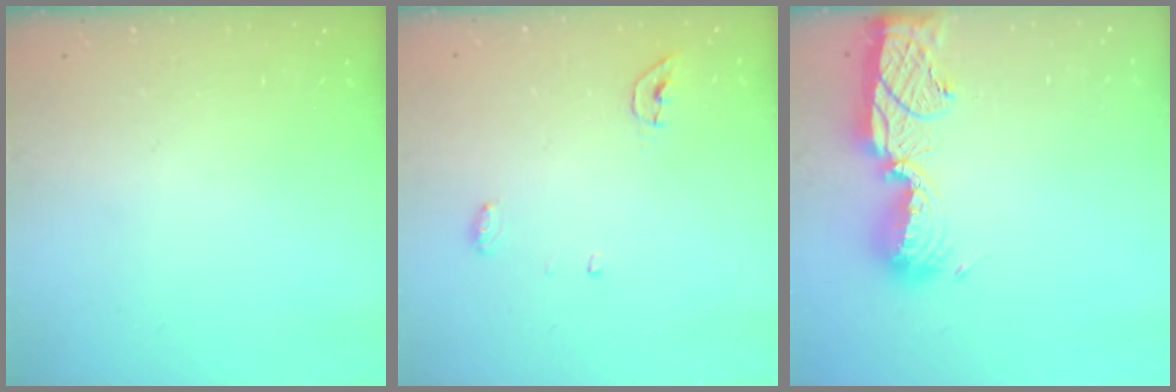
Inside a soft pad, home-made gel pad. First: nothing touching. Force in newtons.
{"total": 4.5, "press": 4.2, "slide": 1.5}
{"total": 13.4, "press": 13.3, "slide": 1.0}